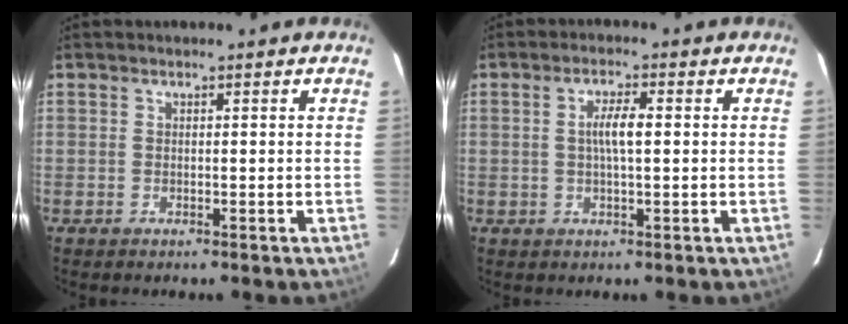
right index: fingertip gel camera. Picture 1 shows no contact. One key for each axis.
{"total": 4.0, "fx": 0.3, "fy": 0.7, "fz": 3.9, "tx": -0.073, "ty": 0.005, "tz": 0.007}